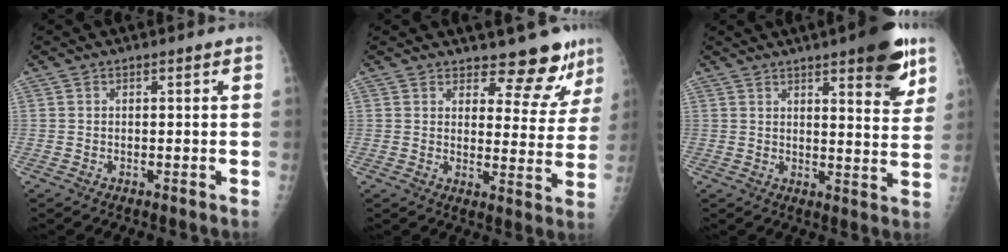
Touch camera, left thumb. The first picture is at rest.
{"total": 9.7, "force": [8.9, 3.3, 2.0], "torque": [0.011, -0.076, 0.104]}
{"total": 12.5, "force": [7.4, 3.3, 9.6], "torque": [-0.095, -0.037, 0.094]}